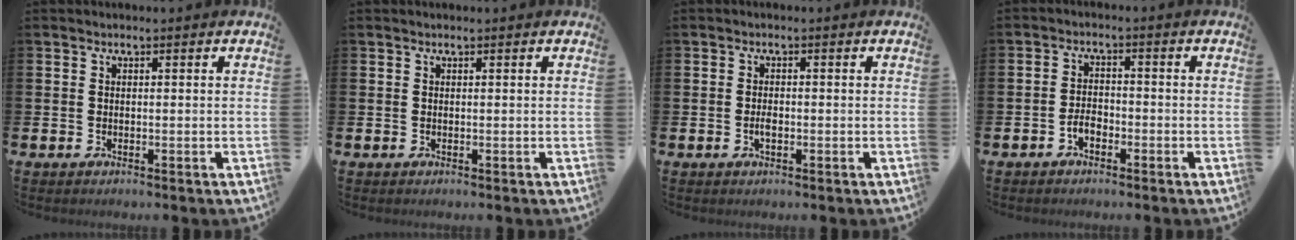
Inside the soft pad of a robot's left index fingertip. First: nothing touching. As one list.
[{"total": 0.0}, {"total": 1.4, "force": [-0.4, 0.7, 1.2], "torque": [-0.022, 0.001, -0.007]}, {"total": 2.2, "force": [-1.4, 1.2, 1.2], "torque": [-0.024, 0.007, -0.030]}]